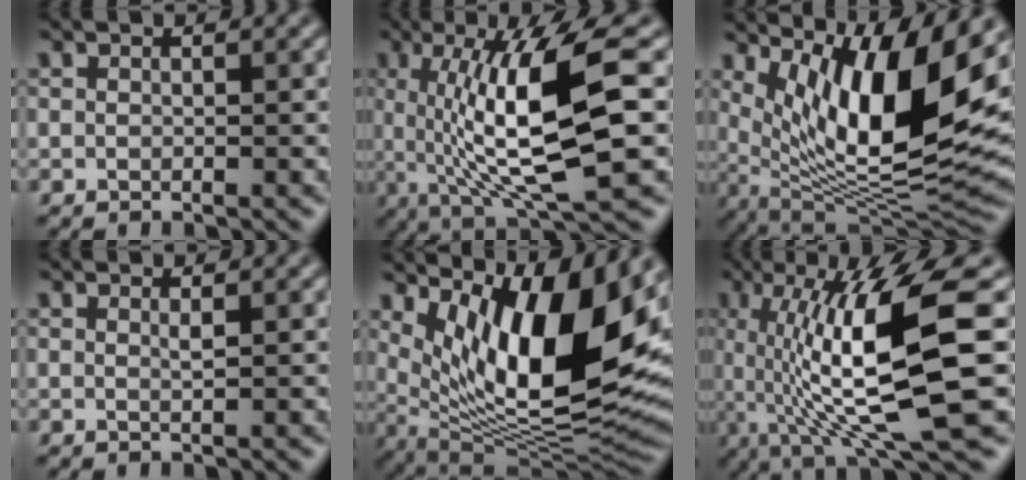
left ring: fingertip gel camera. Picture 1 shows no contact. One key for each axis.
{"total": 11.0, "fx": 0.7, "fy": 2.5, "fz": 10.7, "tx": -0.162, "ty": -0.003, "tz": 0.019}
{"total": 12.7, "fx": 4.6, "fy": 3.8, "fz": 11.2, "tx": -0.191, "ty": -0.008, "tz": 0.089}
{"total": 0.6, "fx": 0.3, "fy": 0.0, "fz": 0.5, "tx": -0.008, "ty": -0.001, "tz": 0.005}
{"total": 13.9, "fx": 4.4, "fy": 5.0, "fz": 12.2, "tx": -0.193, "ty": -0.014, "tz": 0.082}
{"total": 12.2, "fx": 0.1, "fy": 2.6, "fz": 11.9, "tx": -0.189, "ty": -0.005, "tz": 0.004}